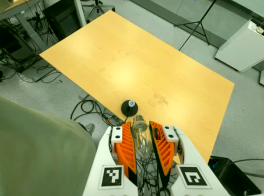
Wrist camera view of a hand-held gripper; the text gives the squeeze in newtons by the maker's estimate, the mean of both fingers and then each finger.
{"total": 20.8, "left": 22.5, "right": 19.0}